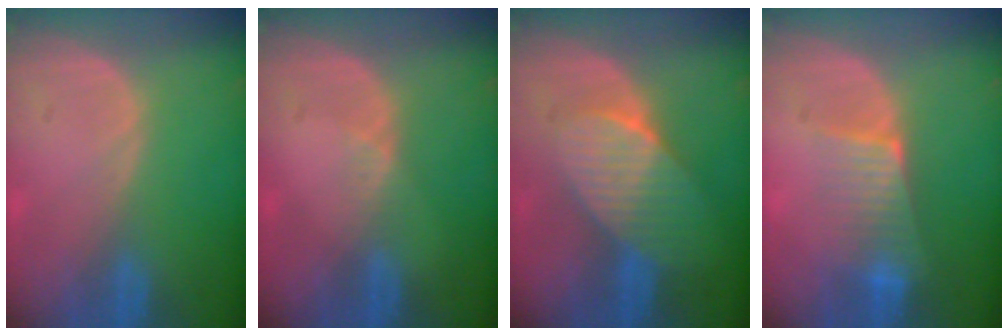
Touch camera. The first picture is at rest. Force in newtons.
{"total": 1.8, "press": 1.2, "slide": 1.3}
{"total": 7.7, "press": 6.9, "slide": 3.5}
{"total": 6.5, "press": 5.6, "slide": 3.3}